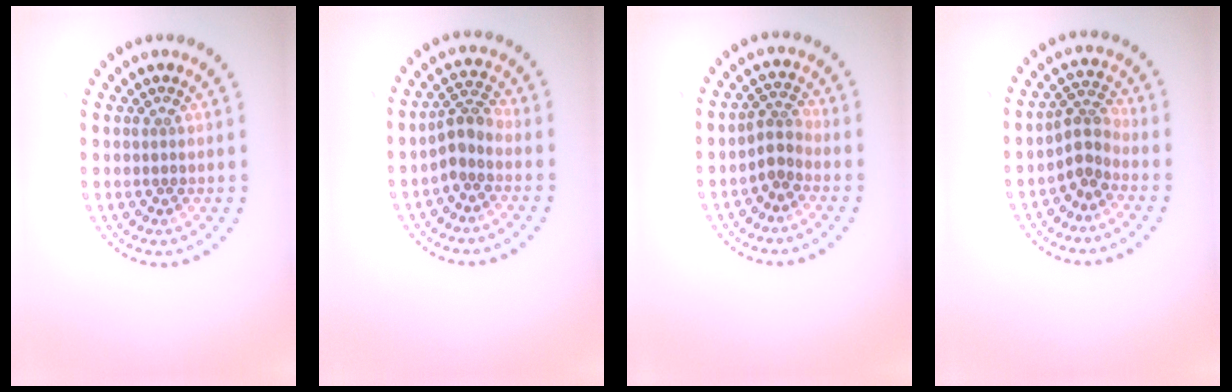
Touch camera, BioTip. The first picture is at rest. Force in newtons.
{"total": 2.5, "press": 1.9, "slide": 1.6}
{"total": 2.0, "press": 1.4, "slide": 1.4}
{"total": 2.7, "press": 1.9, "slide": 1.9}